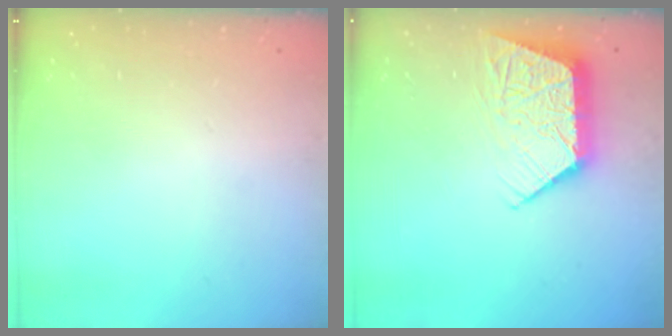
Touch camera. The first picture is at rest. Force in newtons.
{"total": 12.8, "press": 12.8, "slide": 1.1}